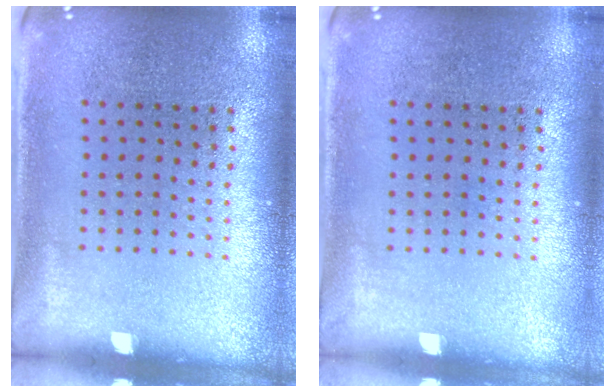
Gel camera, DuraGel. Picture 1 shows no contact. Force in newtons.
{"total": 0.0}